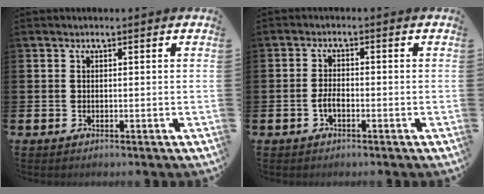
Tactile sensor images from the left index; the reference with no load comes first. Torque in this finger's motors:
{"motor_torque": [0.45, 0.20, -0.01, 0.03]}